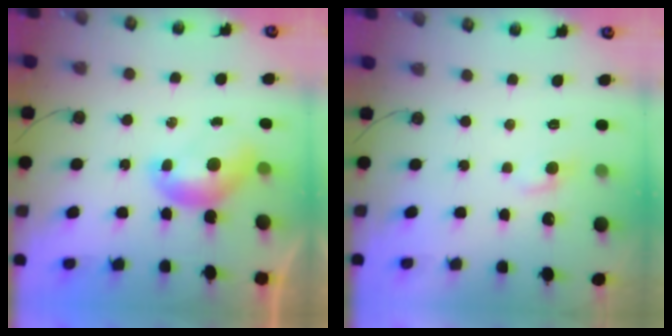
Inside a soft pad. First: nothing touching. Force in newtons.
{"total": 0.8, "press": 0.7, "slide": 0.4}